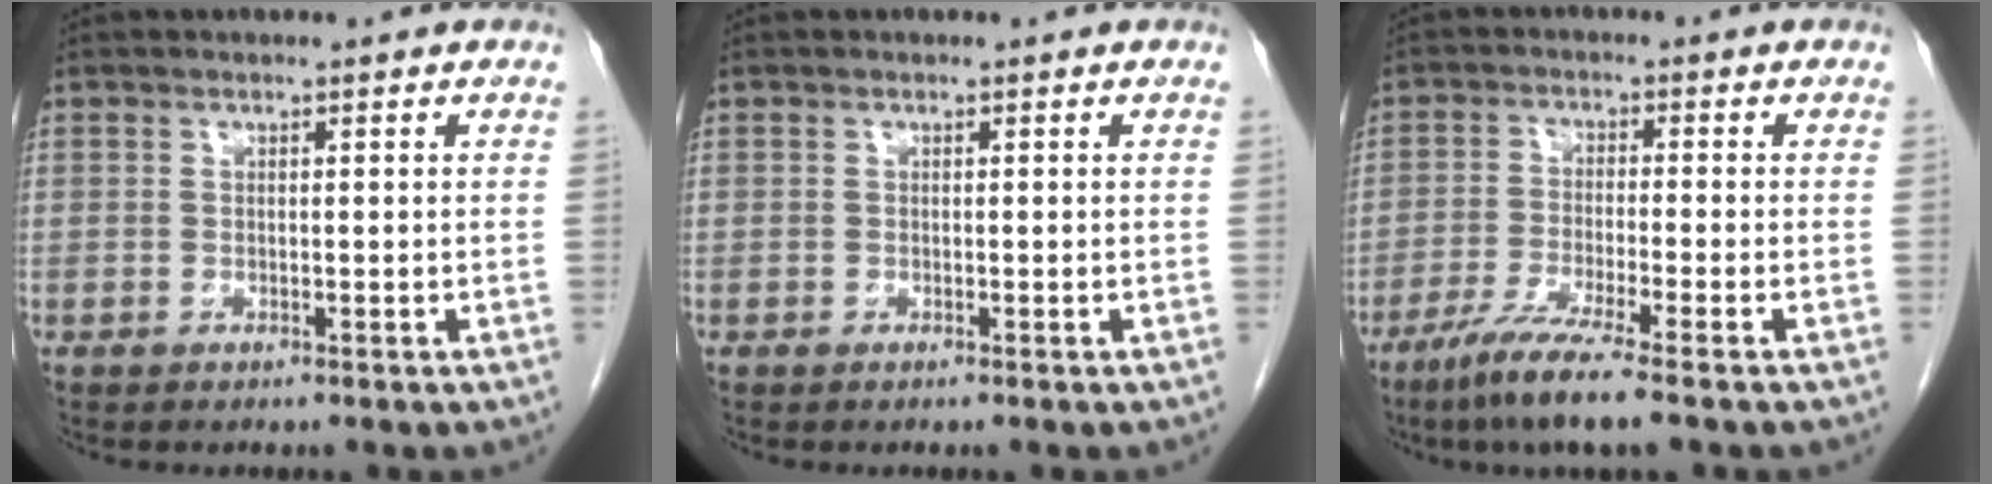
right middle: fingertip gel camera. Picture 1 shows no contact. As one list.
[{"total": 0.0}, {"total": 7.9, "force": [-5.6, -0.6, 5.6], "torque": [-0.104, -0.026, -0.104]}]